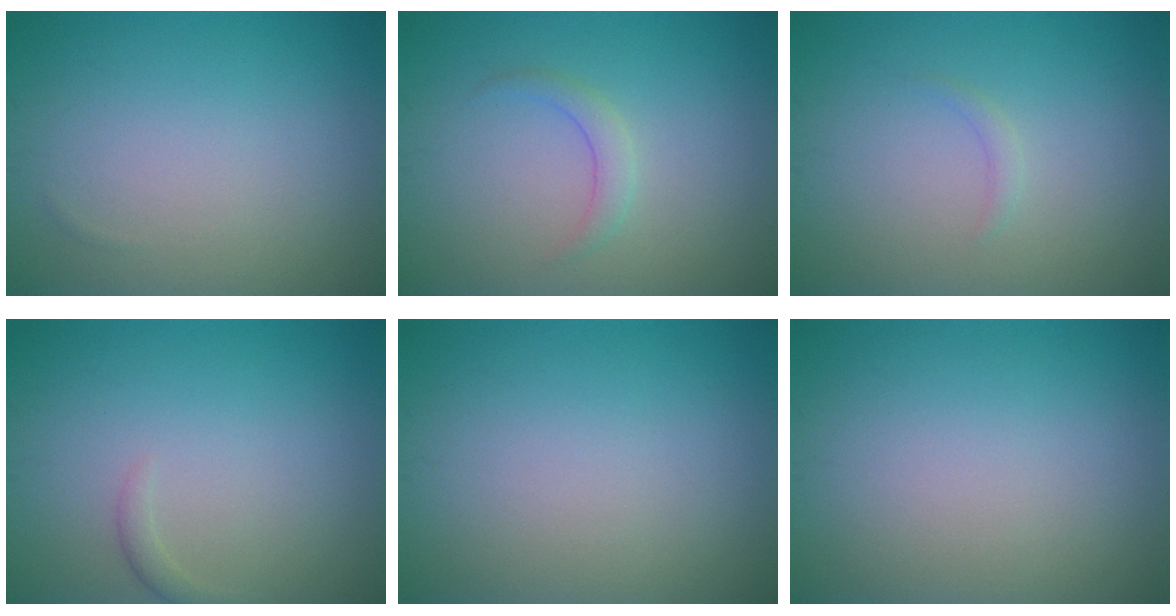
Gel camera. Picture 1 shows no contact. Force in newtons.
{"total": 1.5, "press": 1.5, "slide": 0.0}
{"total": 0.7, "press": 0.7, "slide": 0.0}
{"total": 0.9, "press": 0.9, "slide": 0.1}
{"total": 0.0}
{"total": 0.0}